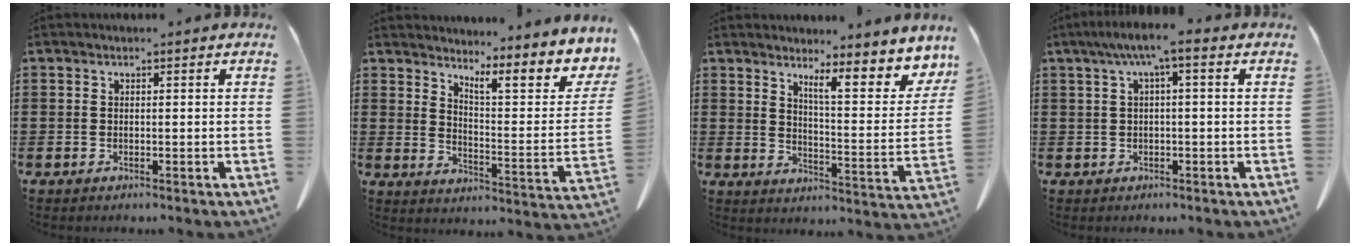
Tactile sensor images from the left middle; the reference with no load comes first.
{"total": 7.9, "force": [6.0, 0.8, 5.1], "torque": [-0.083, -0.051, 0.096]}
{"total": 7.0, "force": [5.6, 0.3, 4.1], "torque": [-0.058, -0.056, 0.084]}
{"total": 4.0, "force": [0.4, 0.5, 4.0], "torque": [-0.075, 0.007, 0.003]}